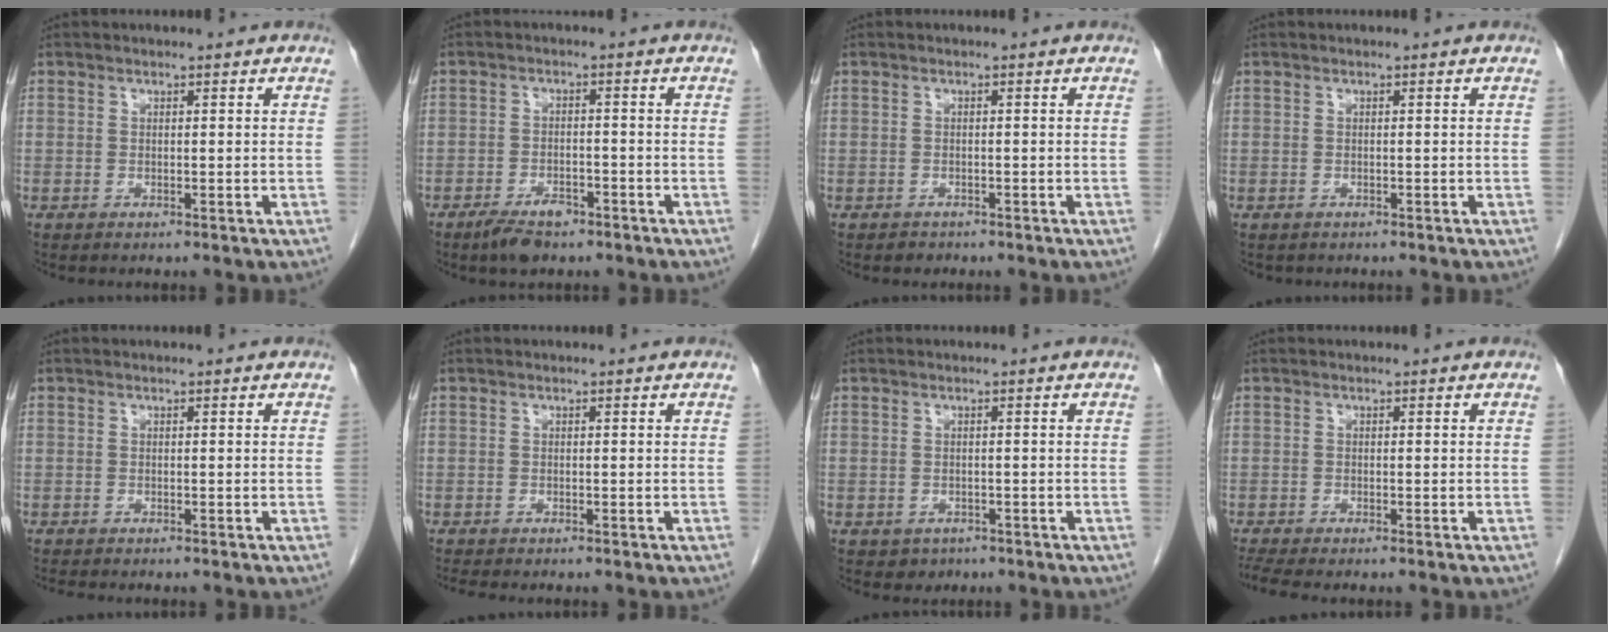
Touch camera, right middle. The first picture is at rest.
{"total": 4.6, "force": [-3.3, 1.9, 2.6], "torque": [-0.049, -0.001, -0.051]}
{"total": 1.0, "force": [-0.8, 0.6, 0.0], "torque": [-0.005, 0.002, -0.012]}
{"total": 0.6, "force": [-0.4, 0.4, 0.0], "torque": [-0.011, 0.002, -0.006]}
{"total": 1.6, "force": [-1.4, 0.3, 0.6], "torque": [-0.014, -0.004, -0.020]}
{"total": 2.4, "force": [-2.1, 0.4, 1.1], "torque": [-0.019, -0.006, -0.030]}
{"total": 1.8, "force": [-1.0, 1.5, 0.3], "torque": [-0.005, 0.005, -0.008]}
{"total": 3.0, "force": [-2.6, 0.0, 1.4], "torque": [-0.029, -0.010, -0.048]}